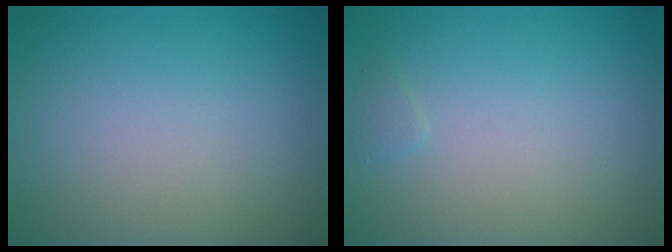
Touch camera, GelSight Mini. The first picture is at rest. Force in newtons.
{"total": 0.5, "press": 0.5, "slide": 0.0}